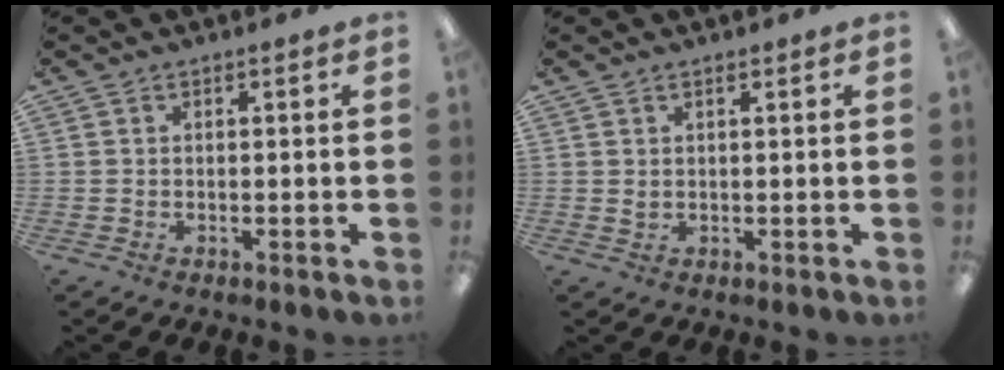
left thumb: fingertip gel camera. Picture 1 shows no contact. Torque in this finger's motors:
{"motor_torque": [-0.22, 0.10, 0.01, 0.04, 0.00]}